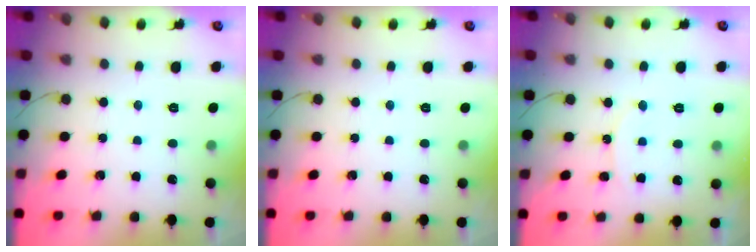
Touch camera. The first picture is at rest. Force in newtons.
{"total": 0.0}
{"total": 7.6, "press": 7.6, "slide": 0.7}